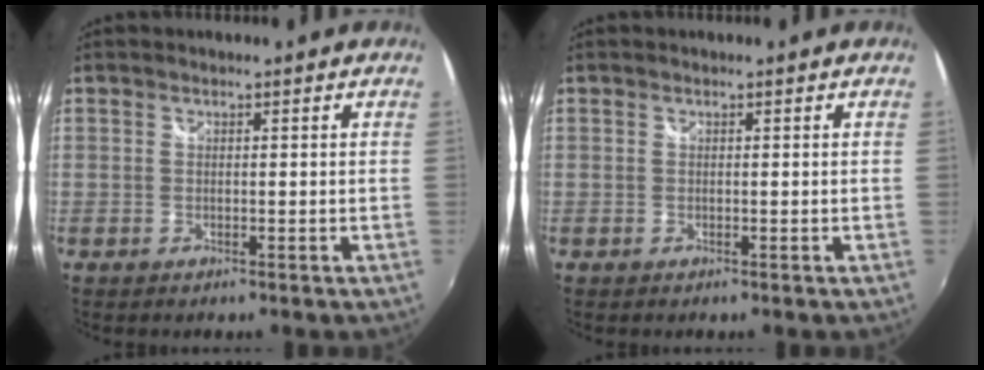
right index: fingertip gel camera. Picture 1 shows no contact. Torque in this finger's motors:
{"motor_torque": [0.00, 0.00, 0.00, 0.00]}